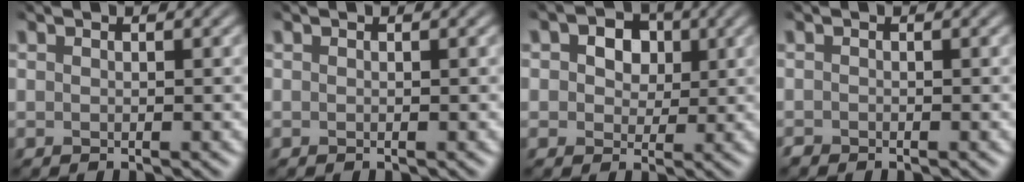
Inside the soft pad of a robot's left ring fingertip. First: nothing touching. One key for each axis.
{"total": 0.0}
{"total": 2.7, "fx": 0.2, "fy": 2.3, "fz": 1.3, "tx": -0.017, "ty": 0.011, "tz": -0.010}
{"total": 1.3, "fx": -1.2, "fy": -0.3, "fz": -0.3, "tx": -0.002, "ty": 0.002, "tz": -0.009}